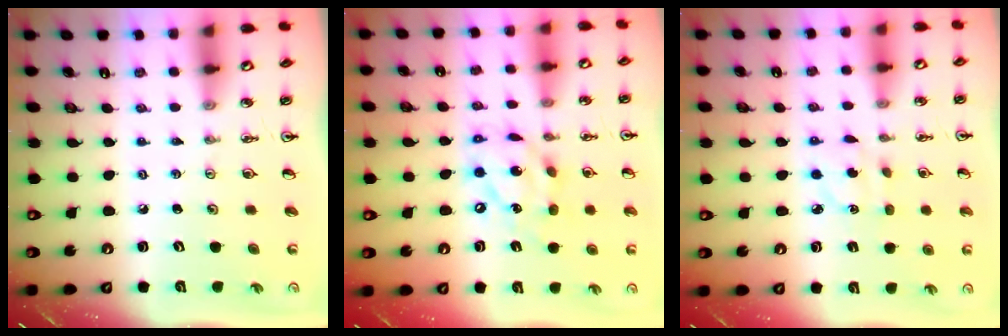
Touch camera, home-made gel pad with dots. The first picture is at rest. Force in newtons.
{"total": 13.7, "press": 13.6, "slide": 1.3}
{"total": 4.3, "press": 4.2, "slide": 0.7}